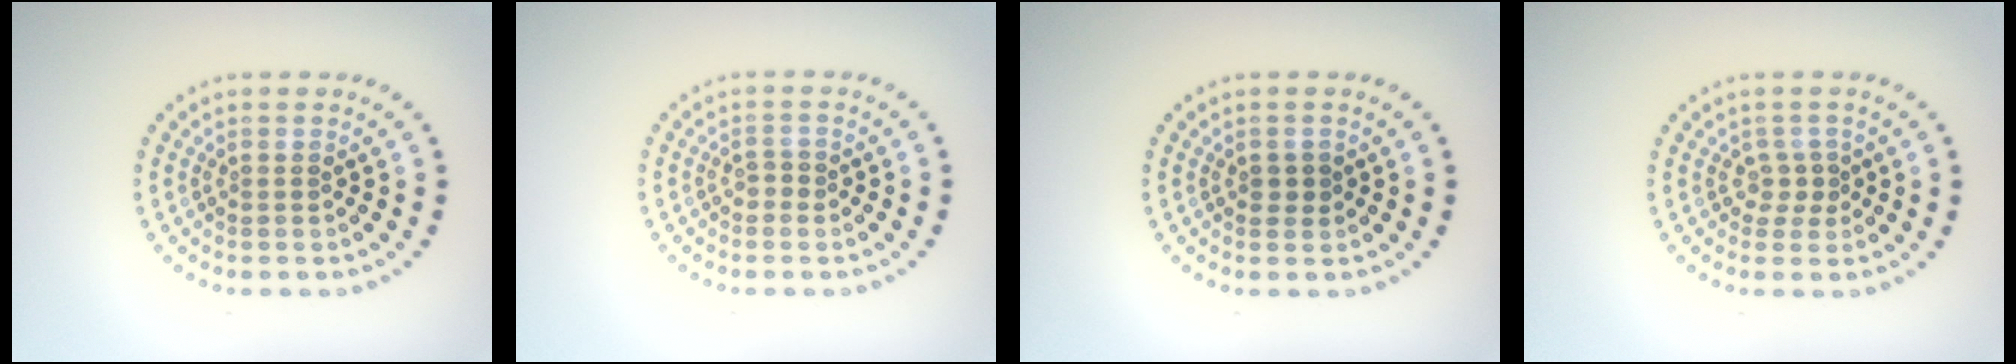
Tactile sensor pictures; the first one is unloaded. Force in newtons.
{"total": 1.0, "press": 0.9, "slide": 0.3}
{"total": 1.2, "press": 1.2, "slide": 0.1}
{"total": 1.6, "press": 1.2, "slide": 1.1}